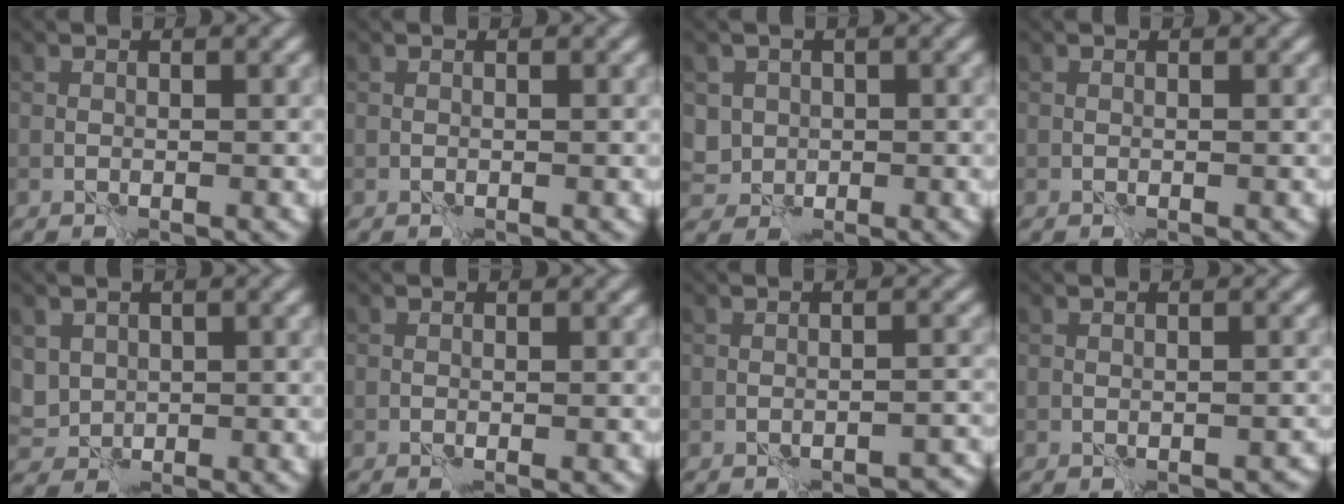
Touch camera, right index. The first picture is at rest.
{"total": 0.0}
{"total": 2.6, "force": [0.4, 2.5, 0.6], "torque": [-0.008, -0.002, 0.021]}
{"total": 0.0}
{"total": 2.2, "force": [0.6, 2.1, 0.7], "torque": [-0.017, -0.005, 0.015]}
{"total": 0.6, "force": [-0.3, 0.1, 0.5], "torque": [-0.007, -0.002, -0.005]}
{"total": 2.7, "force": [-2.4, 0.8, 1.1], "torque": [-0.014, 0.009, -0.028]}
{"total": 1.2, "force": [-0.8, 0.6, 0.7], "torque": [-0.010, -0.004, -0.009]}